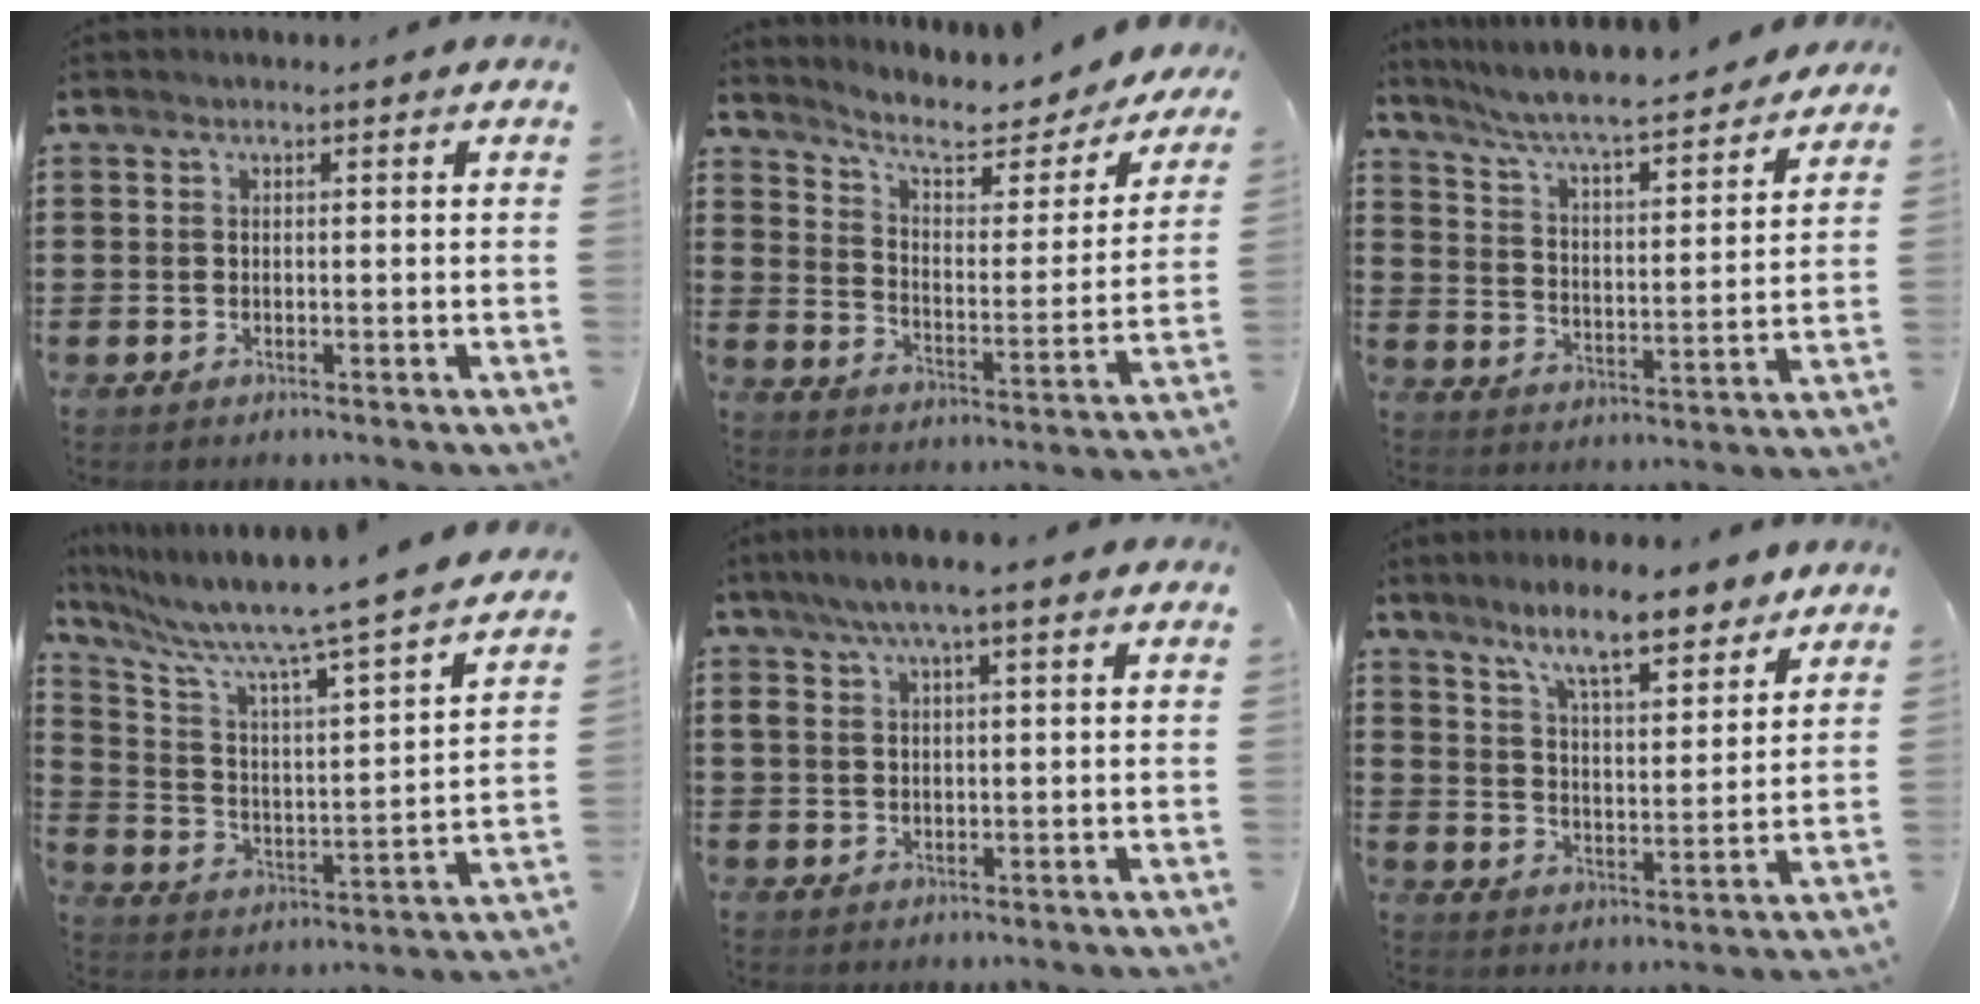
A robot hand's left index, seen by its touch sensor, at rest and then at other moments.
{"total": 6.8, "force": [5.5, 1.9, 3.6], "torque": [-0.079, -0.039, 0.086]}
{"total": 5.8, "force": [5.3, -0.1, 2.4], "torque": [-0.071, -0.041, 0.083]}
{"total": 8.3, "force": [6.9, -0.2, 4.7], "torque": [-0.123, -0.064, 0.104]}
{"total": 4.2, "force": [1.9, 1.2, 3.5], "torque": [-0.071, 0.008, 0.031]}
{"total": 9.2, "force": [7.6, 1.4, 4.9], "torque": [-0.100, -0.028, 0.135]}